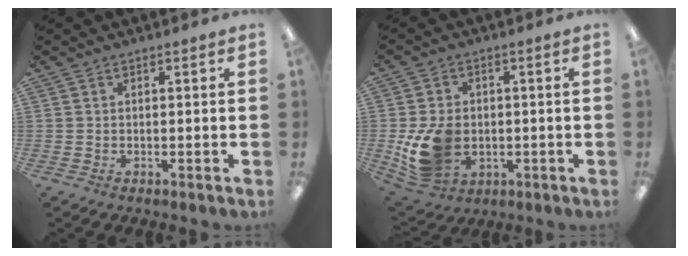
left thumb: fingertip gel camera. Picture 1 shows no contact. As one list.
[{"total": 12.5, "force": [-2.0, 9.6, 7.7], "torque": [-0.152, 0.004, -0.031]}]